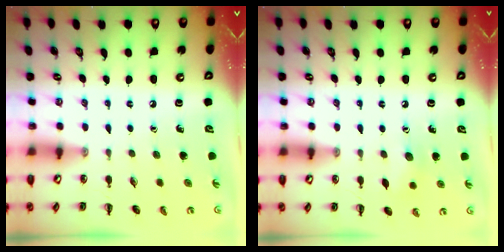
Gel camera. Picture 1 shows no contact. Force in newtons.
{"total": 6.9, "press": 6.7, "slide": 1.7}